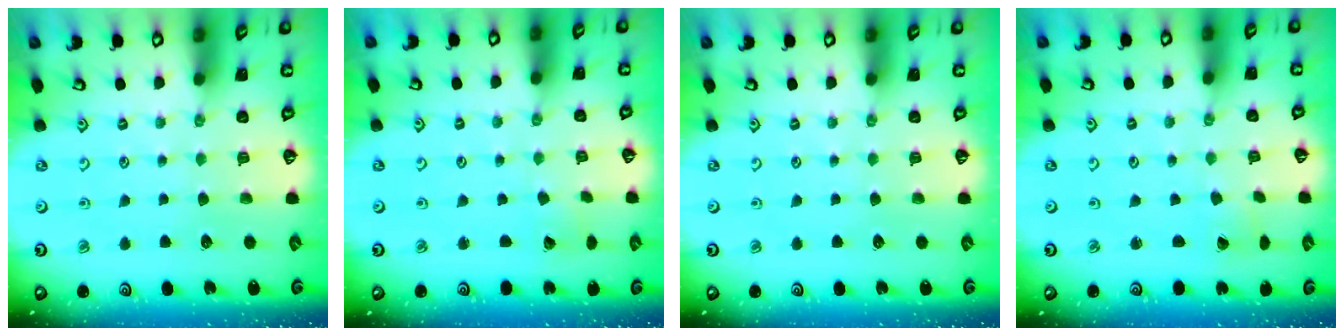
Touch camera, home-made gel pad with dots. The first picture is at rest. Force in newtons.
{"total": 2.3, "press": 2.3, "slide": 0.1}
{"total": 0.0}
{"total": 0.7, "press": 0.7, "slide": 0.1}